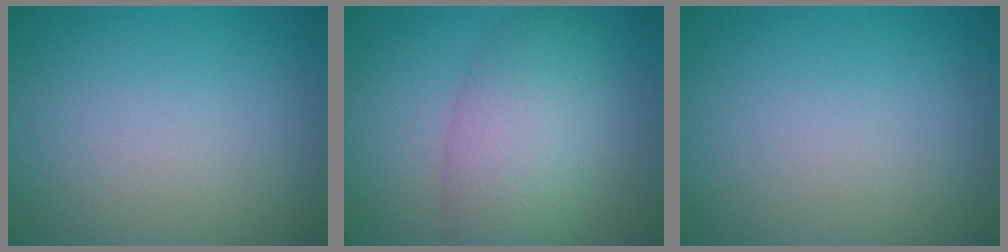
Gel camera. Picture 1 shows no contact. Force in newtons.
{"total": 6.5, "press": 6.5, "slide": 0.2}
{"total": 0.0}